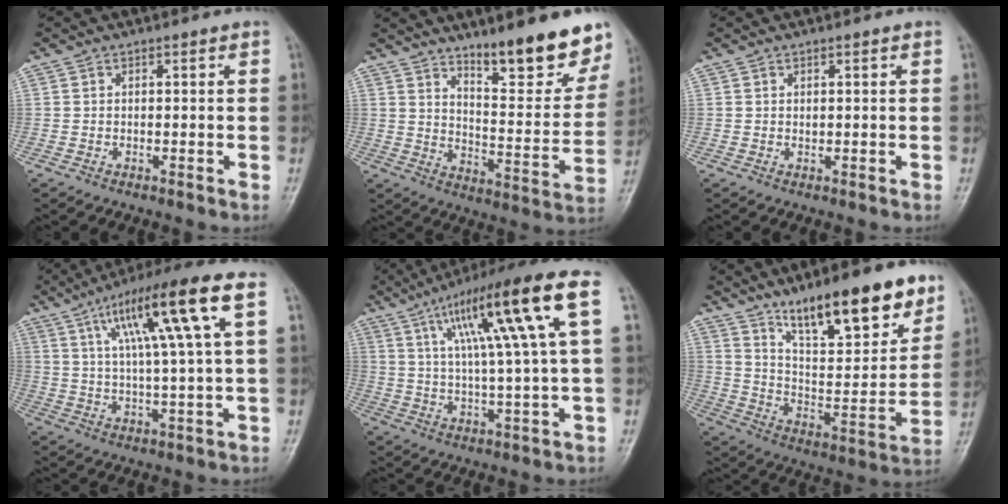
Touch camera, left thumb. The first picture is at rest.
{"total": 17.3, "force": [12.5, 4.3, 11.2], "torque": [-0.109, -0.090, 0.190]}
{"total": 0.7, "force": [0.4, 0.3, 0.6], "torque": [-0.008, -0.002, 0.007]}
{"total": 16.2, "force": [5.9, 1.2, 15.0], "torque": [-0.257, 0.007, 0.095]}
{"total": 19.0, "force": [6.6, 1.8, 17.7], "torque": [-0.286, 0.011, 0.103]}
{"total": 20.8, "force": [14.1, 6.1, 14.0], "torque": [-0.174, -0.068, 0.235]}